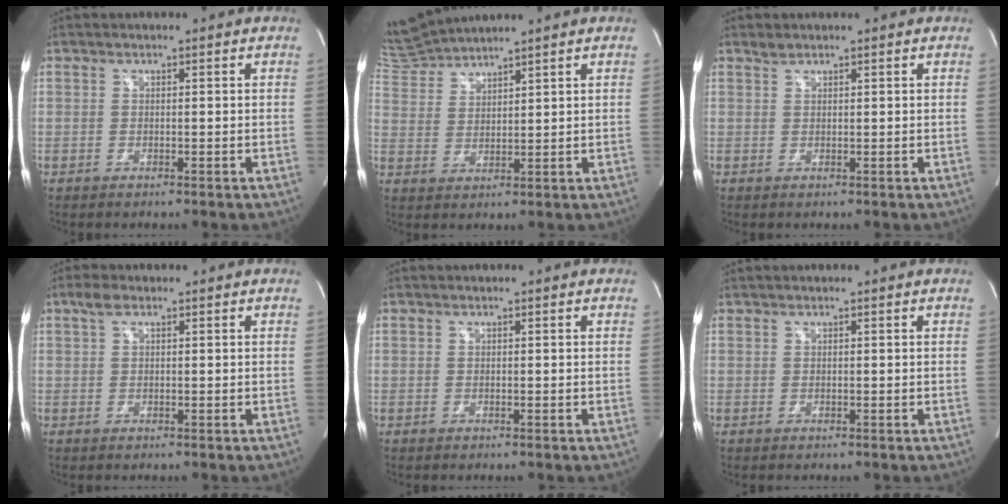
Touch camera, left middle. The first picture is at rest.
{"total": 6.4, "force": [6.3, -0.9, 0.3], "torque": [-0.025, 0.006, 0.136]}
{"total": 0.9, "force": [0.9, 0.2, 0.1], "torque": [-0.006, 0.001, 0.019]}
{"total": 1.9, "force": [1.1, 0.7, 1.3], "torque": [-0.032, 0.018, 0.025]}
{"total": 0.0}
{"total": 0.0}